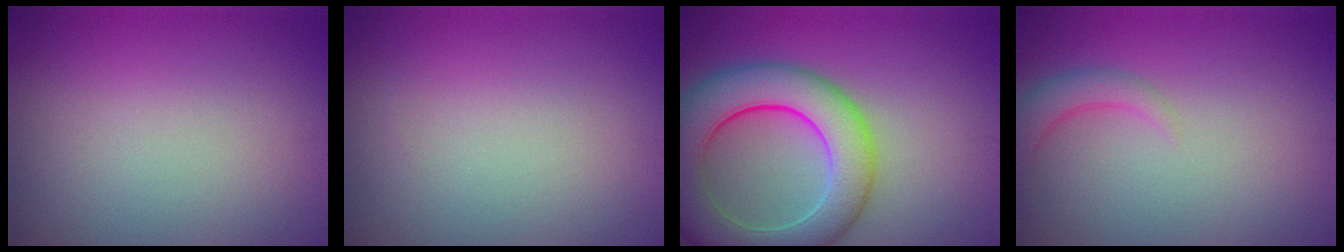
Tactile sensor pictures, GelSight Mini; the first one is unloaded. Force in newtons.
{"total": 0.0}
{"total": 9.4, "press": 9.4, "slide": 0.5}
{"total": 2.3, "press": 2.3, "slide": 0.3}